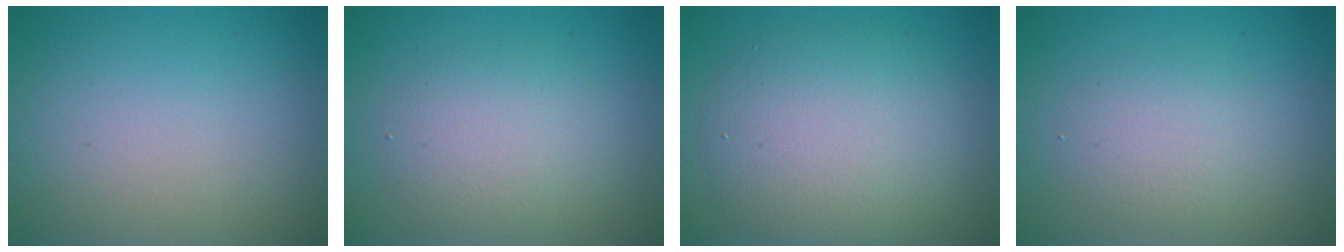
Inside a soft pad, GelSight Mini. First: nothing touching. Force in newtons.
{"total": 3.0, "press": 3.0, "slide": 0.1}
{"total": 6.0, "press": 6.0, "slide": 0.4}
{"total": 2.4, "press": 2.4, "slide": 0.1}